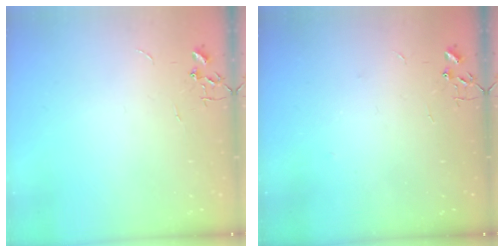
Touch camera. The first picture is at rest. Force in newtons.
{"total": 2.5, "press": 2.1, "slide": 1.4}